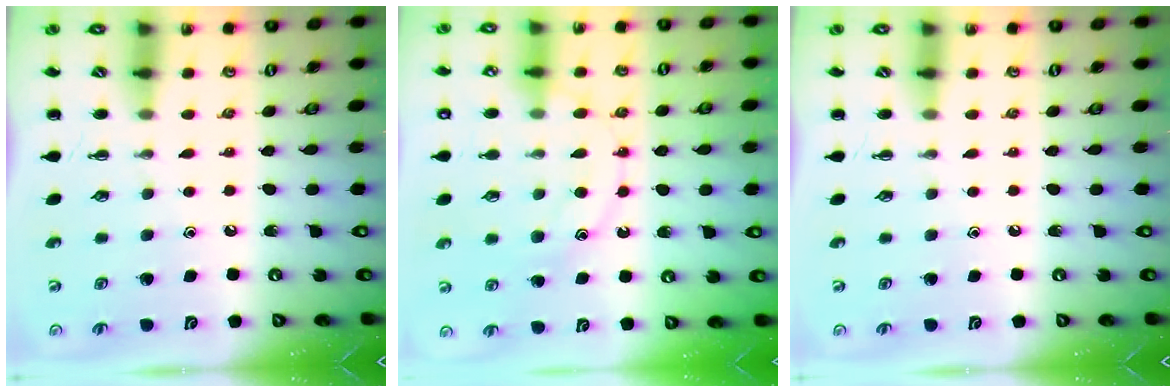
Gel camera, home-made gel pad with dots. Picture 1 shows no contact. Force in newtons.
{"total": 12.8, "press": 12.8, "slide": 0.7}
{"total": 0.0}